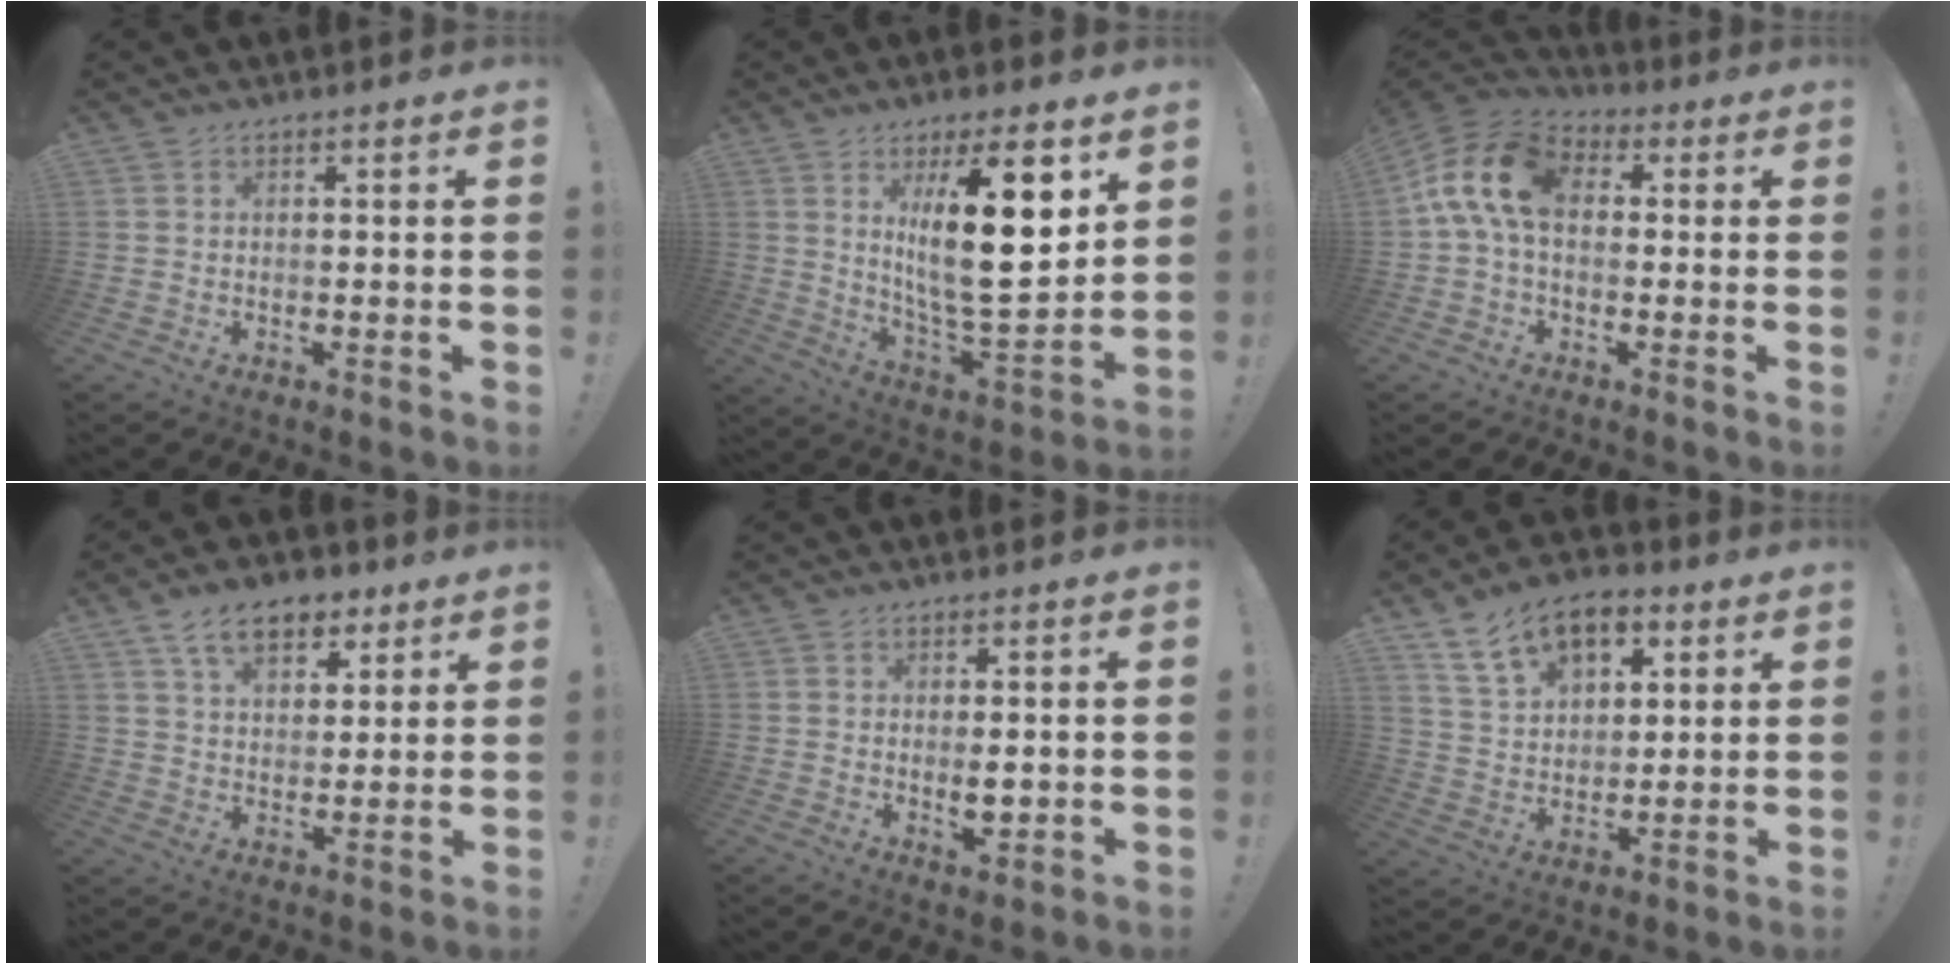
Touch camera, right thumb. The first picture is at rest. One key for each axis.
{"total": 19.8, "fx": 7.2, "fy": 5.5, "fz": 17.6, "tx": -0.298, "ty": -0.047, "tz": 0.103}
{"total": 14.5, "fx": 1.9, "fy": 9.0, "fz": 11.2, "tx": -0.217, "ty": 0.021, "tz": 0.040}
{"total": 11.8, "fx": 6.6, "fy": 7.2, "fz": 6.6, "tx": -0.096, "ty": -0.020, "tz": 0.122}
{"total": 3.8, "fx": -0.1, "fy": 1.7, "fz": 3.5, "tx": -0.049, "ty": 0.000, "tz": -0.002}
{"total": 14.9, "fx": 7.7, "fy": 9.7, "fz": 8.1, "tx": -0.120, "ty": -0.037, "tz": 0.146}